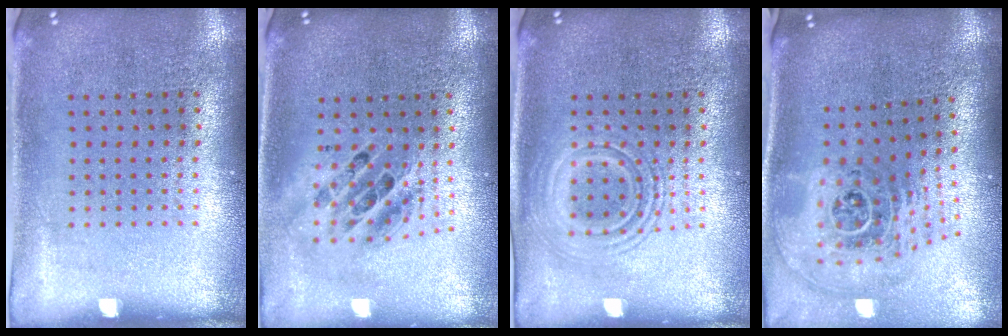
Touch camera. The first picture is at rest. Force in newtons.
{"total": 1.8, "press": 1.4, "slide": 1.1}
{"total": 2.5, "press": 2.5, "slide": 0.4}
{"total": 2.8, "press": 1.8, "slide": 2.1}